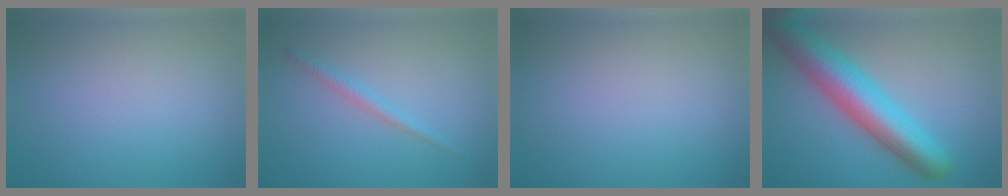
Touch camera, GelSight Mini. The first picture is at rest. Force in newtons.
{"total": 1.4, "press": 1.4, "slide": 0.1}
{"total": 0.0}
{"total": 8.6, "press": 8.5, "slide": 0.5}